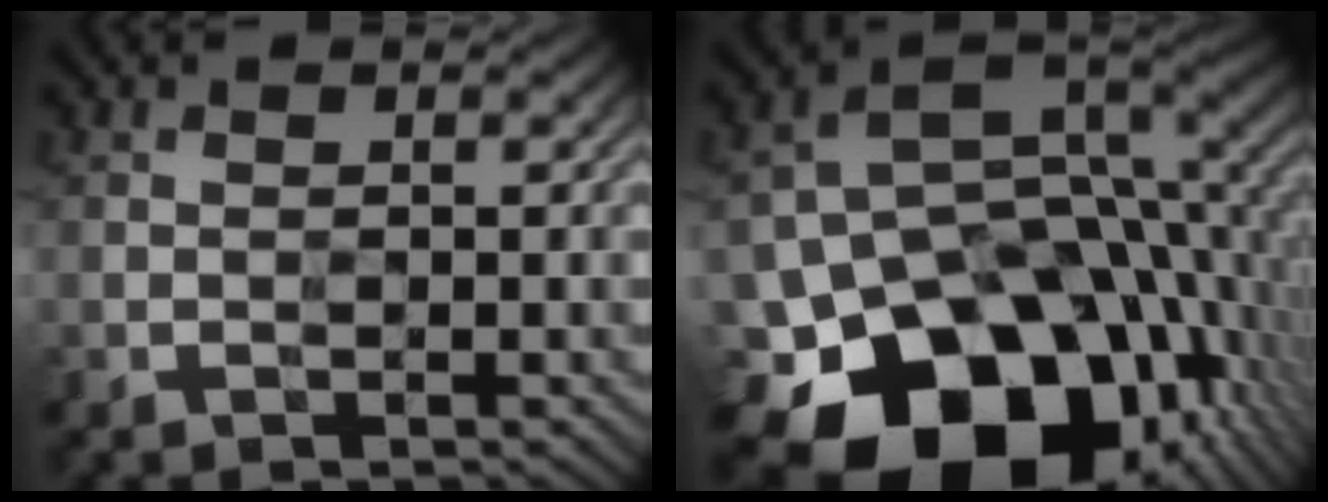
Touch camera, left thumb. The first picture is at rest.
{"total": 19.2, "force": [-8.3, 13.6, 10.7], "torque": [-0.224, -0.045, -0.117]}